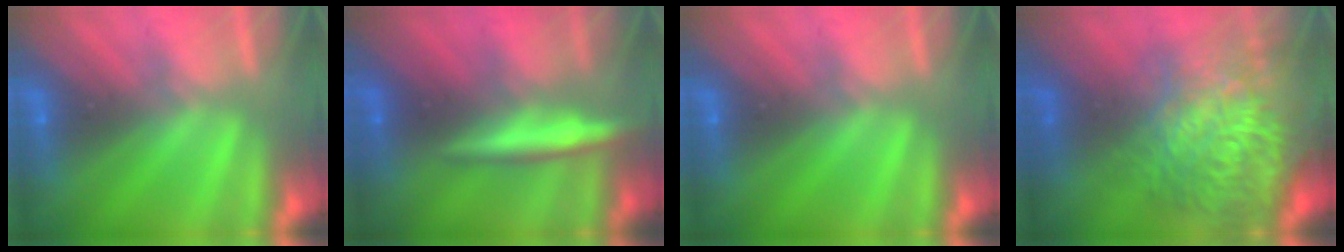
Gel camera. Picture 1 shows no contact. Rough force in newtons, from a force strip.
{"total": 2.7}
{"total": 0.0}
{"total": 7.1}